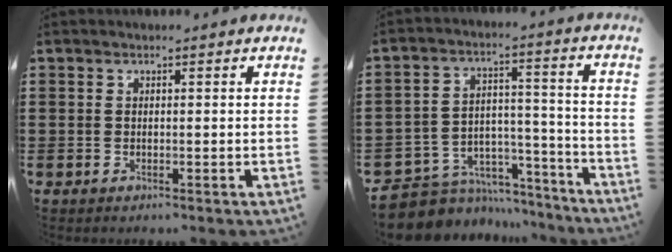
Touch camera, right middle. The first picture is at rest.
{"total": 6.4, "force": [-5.5, 3.3, 0.7], "torque": [-0.029, 0.007, -0.107]}